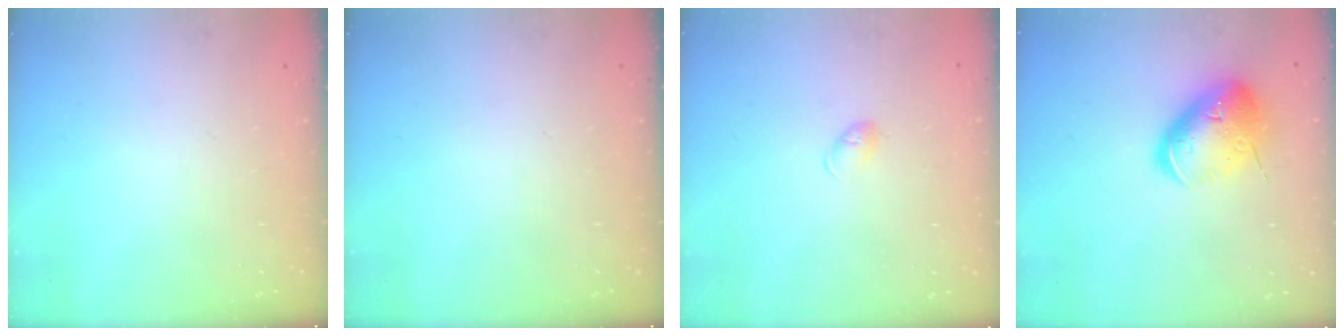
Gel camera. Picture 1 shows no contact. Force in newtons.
{"total": 0.0}
{"total": 4.1, "press": 4.0, "slide": 0.7}
{"total": 17.6, "press": 17.4, "slide": 2.7}